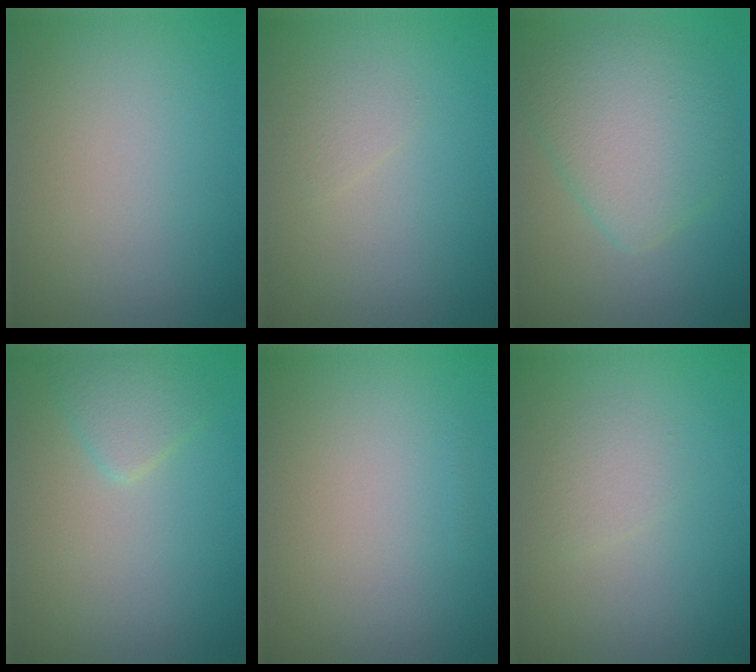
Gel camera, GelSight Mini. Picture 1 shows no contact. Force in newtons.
{"total": 0.8, "press": 0.8, "slide": 0.0}
{"total": 5.5, "press": 5.5, "slide": 0.1}
{"total": 1.9, "press": 1.9, "slide": 0.2}
{"total": 0.0}
{"total": 1.3, "press": 1.3, "slide": 0.2}